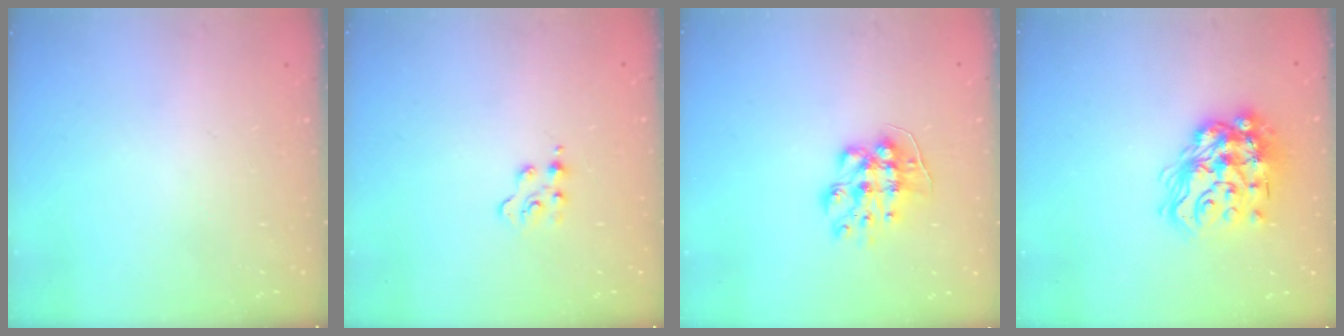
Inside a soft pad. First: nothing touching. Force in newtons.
{"total": 2.1, "press": 2.1, "slide": 0.5}
{"total": 9.4, "press": 9.4, "slide": 0.0}
{"total": 18.1, "press": 18.1, "slide": 1.3}